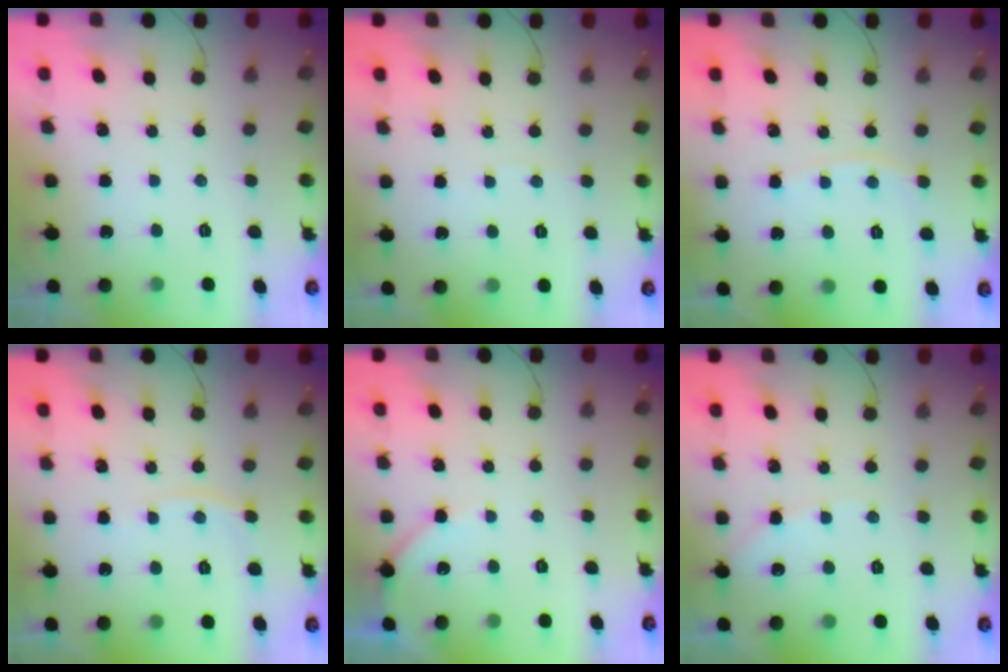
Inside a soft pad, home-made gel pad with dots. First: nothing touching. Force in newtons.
{"total": 1.6, "press": 1.6, "slide": 0.2}
{"total": 4.2, "press": 4.1, "slide": 0.6}
{"total": 4.5, "press": 4.4, "slide": 0.5}
{"total": 3.9, "press": 3.8, "slide": 0.6}
{"total": 4.5, "press": 4.4, "slide": 0.4}